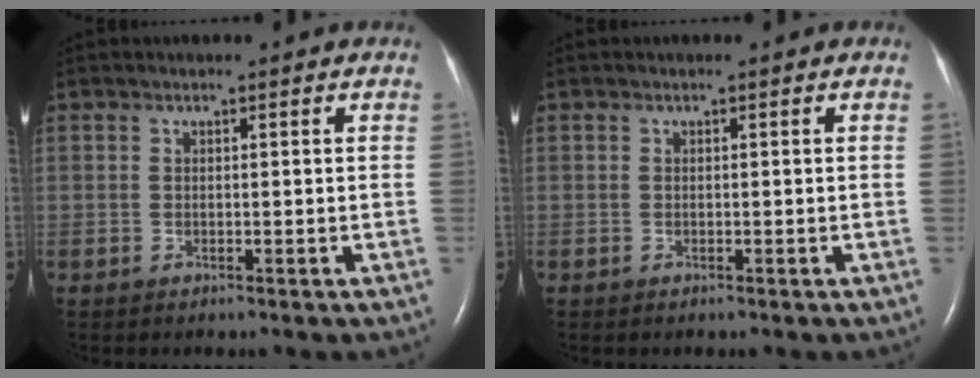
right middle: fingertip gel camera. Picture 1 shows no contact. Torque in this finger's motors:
{"motor_torque": [0.12, 0.02, -0.03, 0.01]}